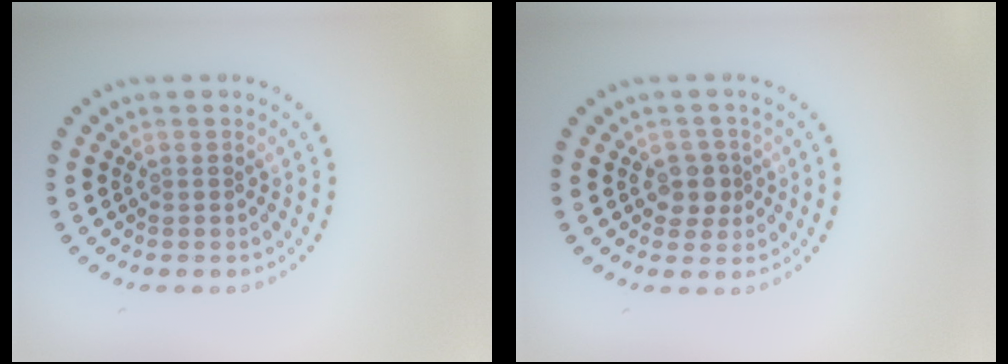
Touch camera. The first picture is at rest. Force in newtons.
{"total": 2.1, "press": 1.8, "slide": 1.0}